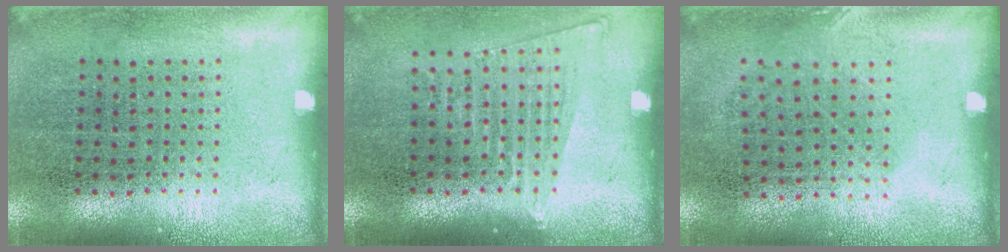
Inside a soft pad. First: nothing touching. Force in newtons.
{"total": 1.3, "press": 1.2, "slide": 0.7}
{"total": 0.8, "press": 0.6, "slide": 0.5}